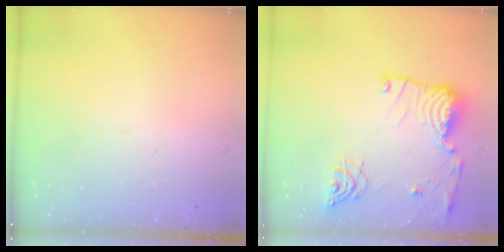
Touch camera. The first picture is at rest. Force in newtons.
{"total": 15.8, "press": 15.7, "slide": 0.9}